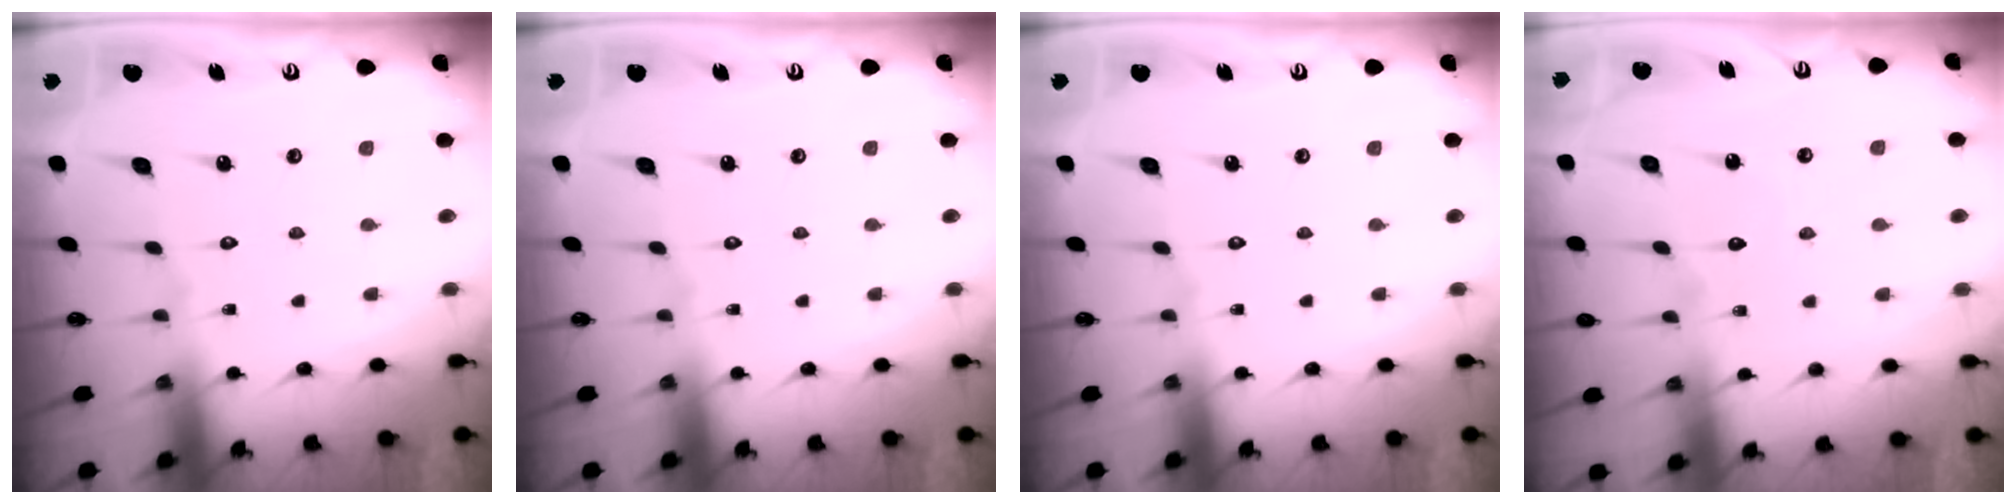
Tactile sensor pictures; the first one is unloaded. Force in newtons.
{"total": 0.0}
{"total": 0.0}
{"total": 3.4, "press": 3.4, "slide": 0.3}